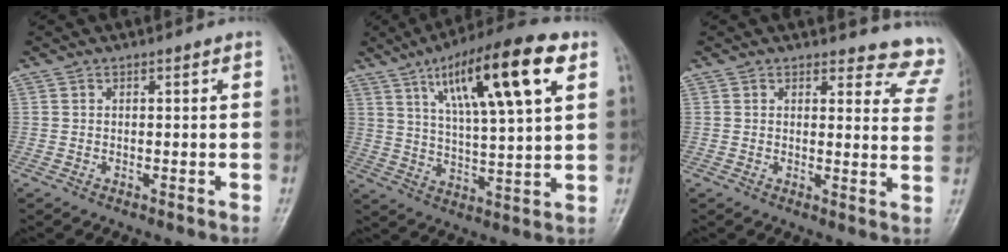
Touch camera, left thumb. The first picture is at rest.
{"total": 19.2, "force": [8.6, 4.7, 16.6], "torque": [-0.255, -0.014, 0.141]}
{"total": 10.1, "force": [9.7, 2.9, 0.0], "torque": [0.055, -0.086, 0.068]}